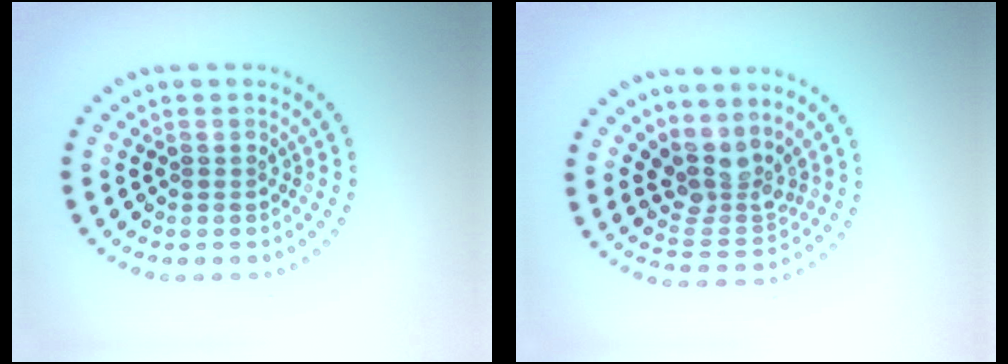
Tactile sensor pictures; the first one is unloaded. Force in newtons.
{"total": 3.7, "press": 2.8, "slide": 2.4}